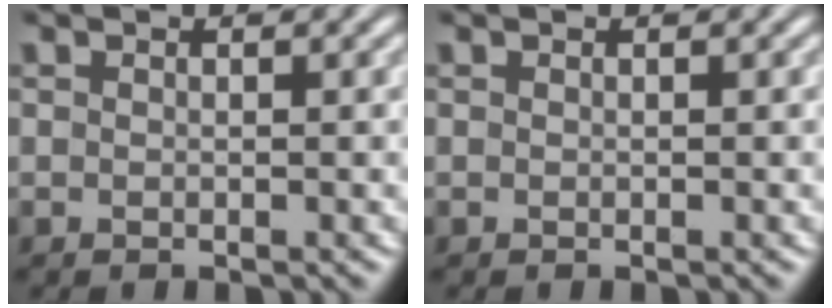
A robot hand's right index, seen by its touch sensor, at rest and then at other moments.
{"total": 0.0}